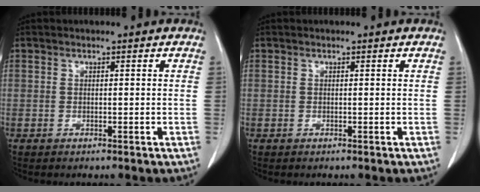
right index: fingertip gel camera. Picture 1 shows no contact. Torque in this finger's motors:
{"motor_torque": [0.00, -0.08, -0.02, 0.01]}